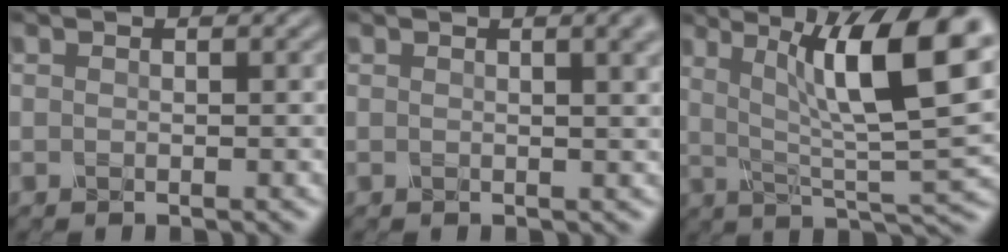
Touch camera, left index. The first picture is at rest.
{"total": 3.5, "force": [1.8, 1.2, 2.7], "torque": [-0.024, 0.011, 0.023]}
{"total": 11.2, "force": [3.5, 2.6, 10.3], "torque": [-0.166, 0.004, 0.057]}